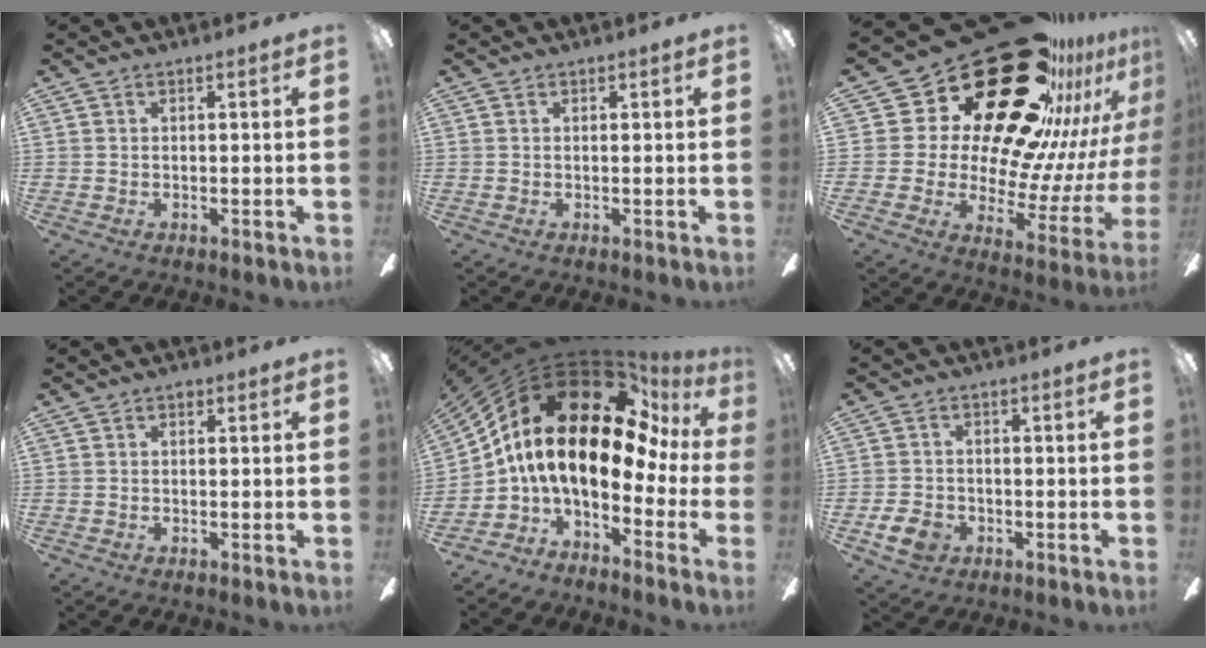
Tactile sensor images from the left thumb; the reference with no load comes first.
{"total": 0.0}
{"total": 34.4, "force": [22.8, 16.1, 20.1], "torque": [-0.281, -0.192, 0.433]}
{"total": 0.7, "force": [0.2, 0.5, 0.4], "torque": [-0.007, 0.003, 0.004]}
{"total": 20.5, "force": [6.8, 10.0, 16.5], "torque": [-0.335, -0.058, 0.105]}
{"total": 6.0, "force": [-2.5, 4.5, 3.1], "torque": [-0.074, 0.013, -0.046]}